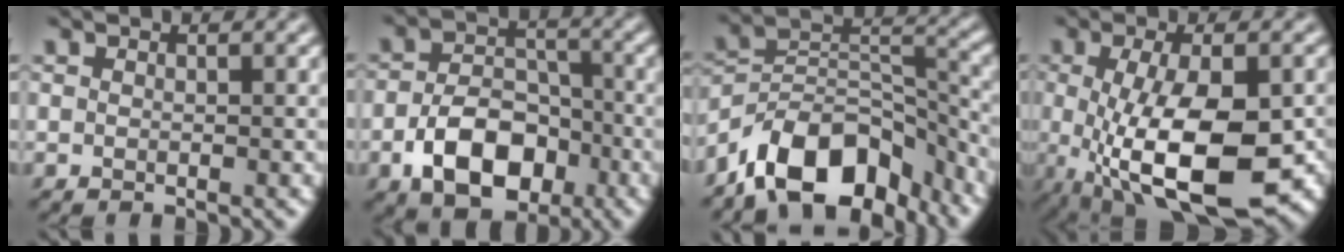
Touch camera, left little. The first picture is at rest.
{"total": 7.5, "force": [-3.2, 4.8, 4.8], "torque": [-0.085, -0.005, -0.052]}
{"total": 10.8, "force": [-7.8, 5.3, 5.3], "torque": [-0.074, 0.014, -0.150]}
{"total": 11.3, "force": [-2.7, 4.2, 10.1], "torque": [-0.189, -0.025, -0.032]}